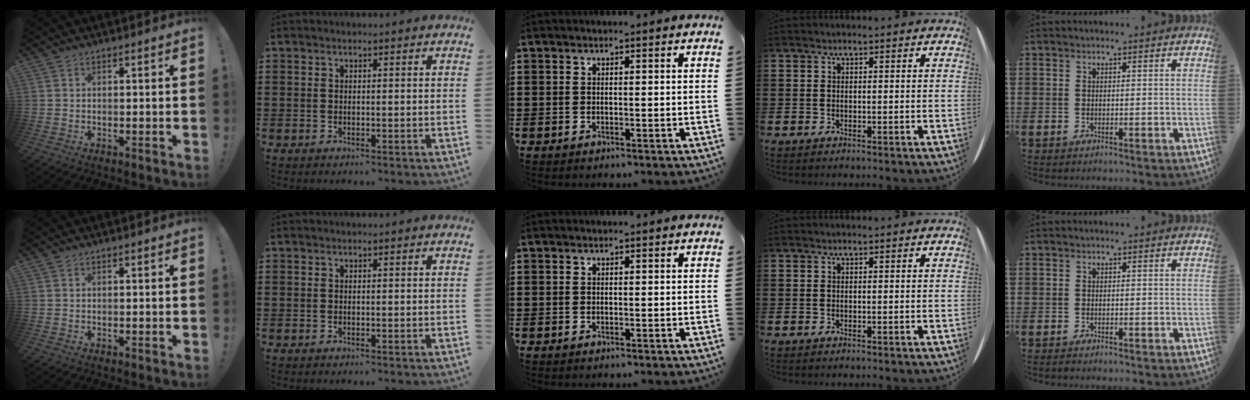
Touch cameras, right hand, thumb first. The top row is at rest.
{}